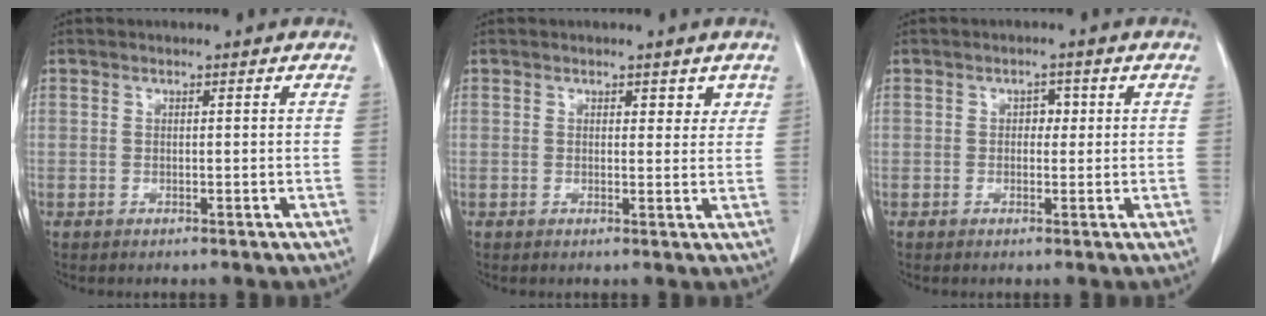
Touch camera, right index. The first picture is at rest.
{"total": 2.6, "force": [1.7, 1.5, 1.2], "torque": [-0.007, -0.003, 0.023]}
{"total": 1.9, "force": [0.4, 1.3, 1.3], "torque": [-0.012, 0.005, 0.005]}